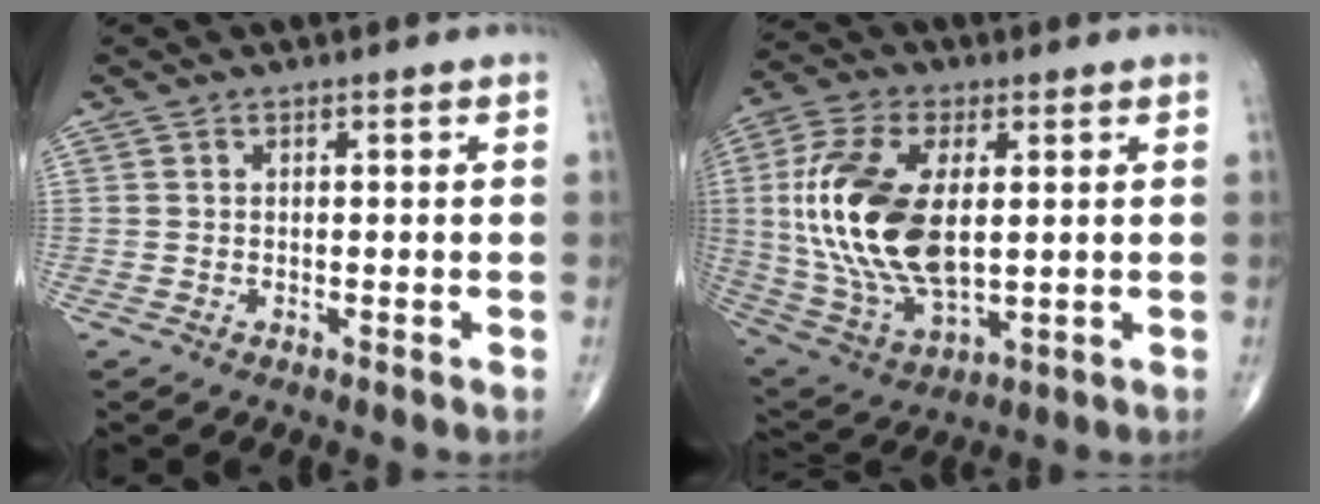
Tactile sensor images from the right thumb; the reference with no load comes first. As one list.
[{"total": 20.9, "force": [2.2, 11.1, 17.6], "torque": [-0.368, -0.014, 0.046]}]